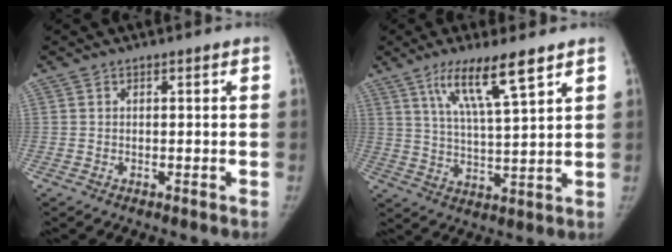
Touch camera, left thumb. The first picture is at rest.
{"total": 11.1, "force": [6.7, 1.5, 8.7], "torque": [-0.156, -0.030, 0.126]}